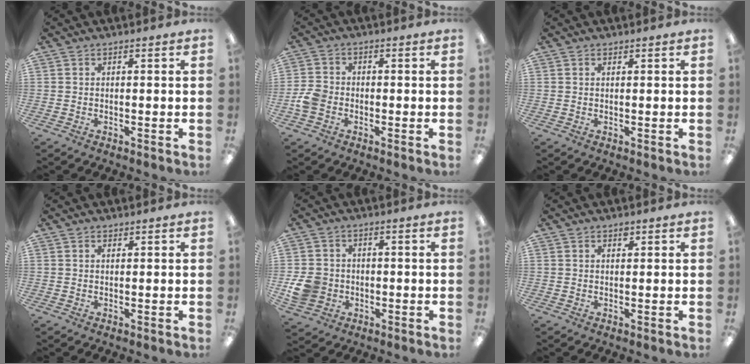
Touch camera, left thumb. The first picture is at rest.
{"total": 4.8, "force": [-1.6, 3.7, 2.6], "torque": [-0.046, 0.013, -0.028]}
{"total": 0.7, "force": [0.5, 0.4, 0.3], "torque": [-0.008, 0.002, 0.008]}
{"total": 1.0, "force": [0.6, 0.5, 0.5], "torque": [-0.012, 0.001, 0.012]}
{"total": 7.6, "force": [-1.5, 6.8, 3.0], "torque": [-0.067, 0.019, -0.022]}
{"total": 1.4, "force": [1.0, 0.8, 0.8], "torque": [-0.008, -0.001, 0.015]}